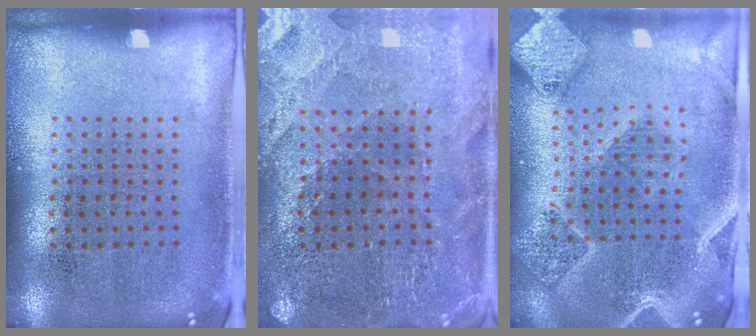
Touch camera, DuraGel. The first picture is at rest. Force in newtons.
{"total": 1.7, "press": 1.7, "slide": 0.2}
{"total": 2.8, "press": 2.4, "slide": 1.4}